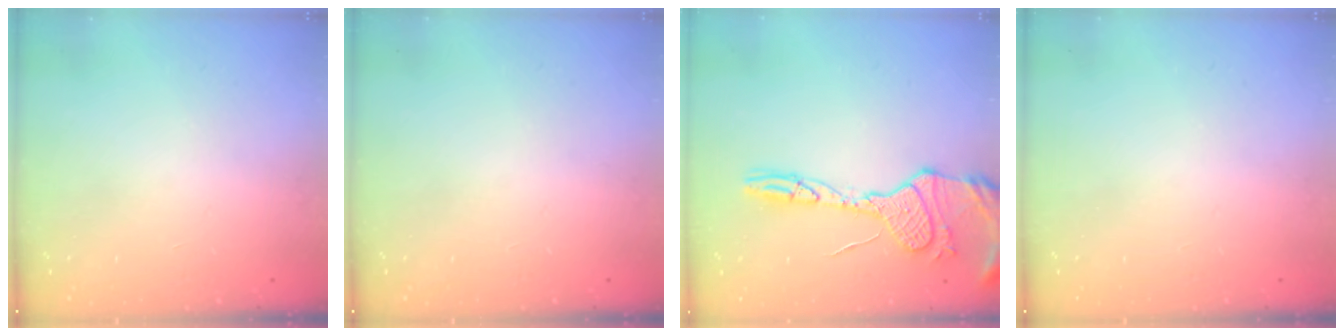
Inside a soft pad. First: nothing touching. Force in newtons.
{"total": 0.0}
{"total": 16.0, "press": 15.9, "slide": 1.6}
{"total": 0.0}